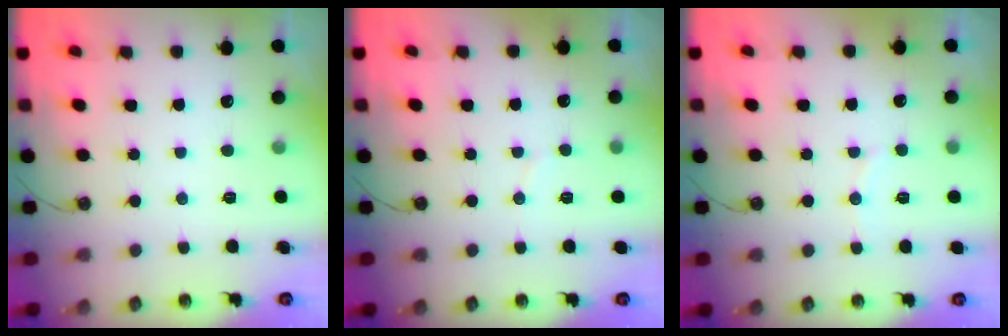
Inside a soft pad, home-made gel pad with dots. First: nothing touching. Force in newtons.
{"total": 2.6, "press": 2.6, "slide": 0.3}
{"total": 3.8, "press": 3.6, "slide": 1.1}